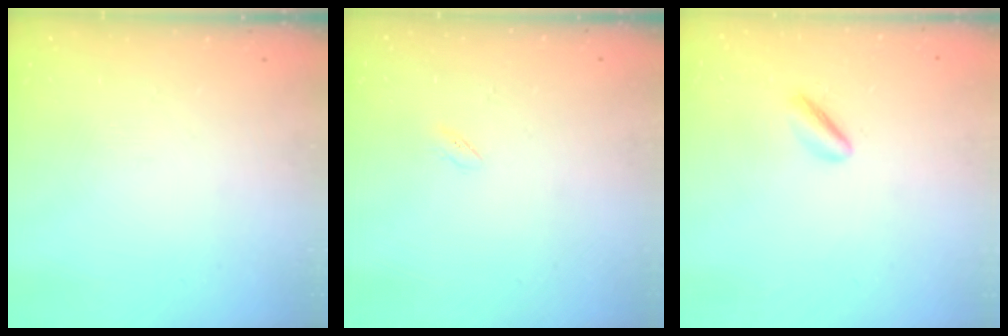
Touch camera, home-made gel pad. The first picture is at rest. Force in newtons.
{"total": 1.7, "press": 1.5, "slide": 0.6}
{"total": 2.2, "press": 2.1, "slide": 0.8}